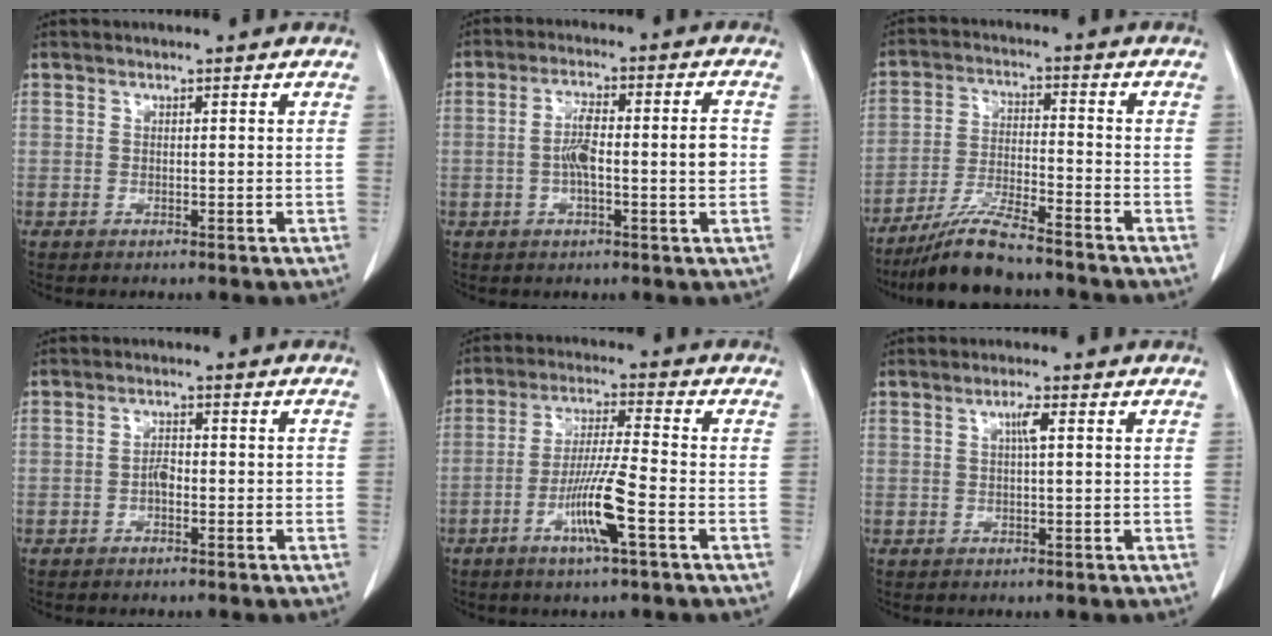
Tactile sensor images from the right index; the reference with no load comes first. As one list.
[{"total": 8.4, "force": [-0.7, 1.2, 8.3], "torque": [-0.148, 0.018, -0.014]}, {"total": 9.2, "force": [-7.9, 0.7, 4.8], "torque": [-0.096, -0.023, -0.145]}, {"total": 2.2, "force": [-0.9, 1.0, 1.7], "torque": [-0.026, 0.006, -0.015]}, {"total": 9.2, "force": [-3.8, -0.1, 8.4], "torque": [-0.162, -0.009, -0.073]}, {"total": 1.9, "force": [0.5, 0.2, 1.9], "torque": [-0.034, 0.003, 0.007]}]